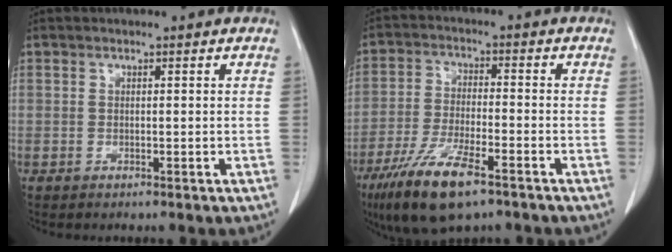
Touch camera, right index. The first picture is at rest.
{"total": 11.6, "force": [-7.3, 2.5, 8.6], "torque": [-0.169, -0.022, -0.127]}